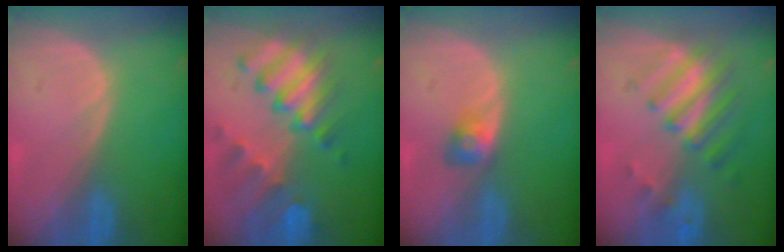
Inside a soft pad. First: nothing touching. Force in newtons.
{"total": 10.4, "press": 9.0, "slide": 5.3}
{"total": 2.9, "press": 2.5, "slide": 1.4}
{"total": 7.8, "press": 6.9, "slide": 3.6}